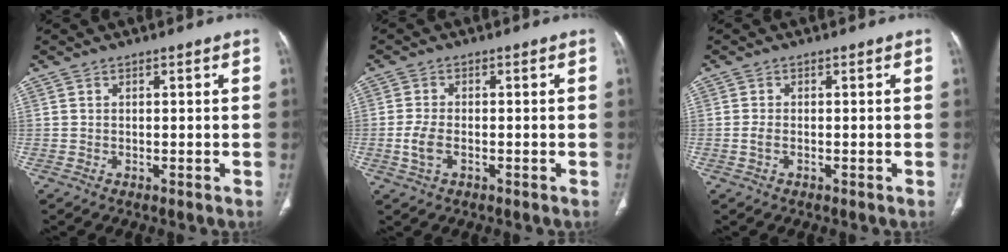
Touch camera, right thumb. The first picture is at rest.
{"total": 3.8, "force": [-1.1, 2.2, 2.9], "torque": [-0.068, 0.005, -0.020]}
{"total": 1.8, "force": [-0.5, 1.2, 1.2], "torque": [-0.026, 0.001, -0.010]}